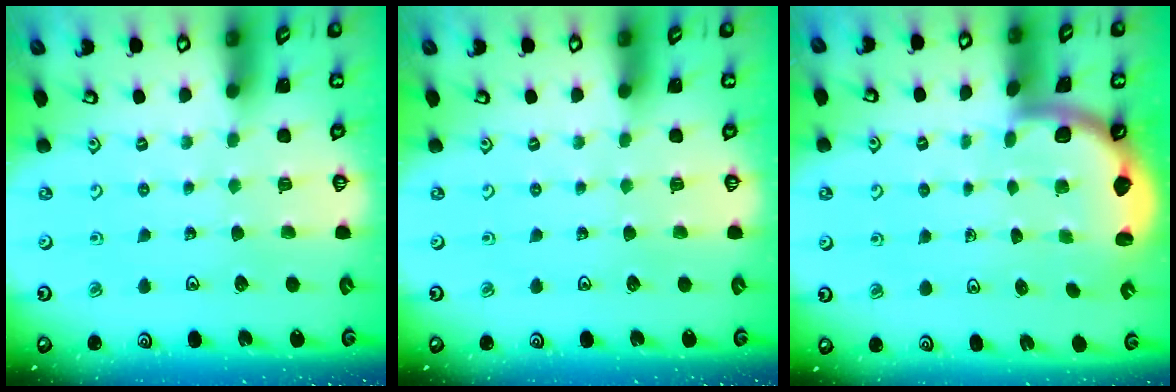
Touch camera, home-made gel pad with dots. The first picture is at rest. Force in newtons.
{"total": 0.0}
{"total": 1.8, "press": 1.8, "slide": 0.1}